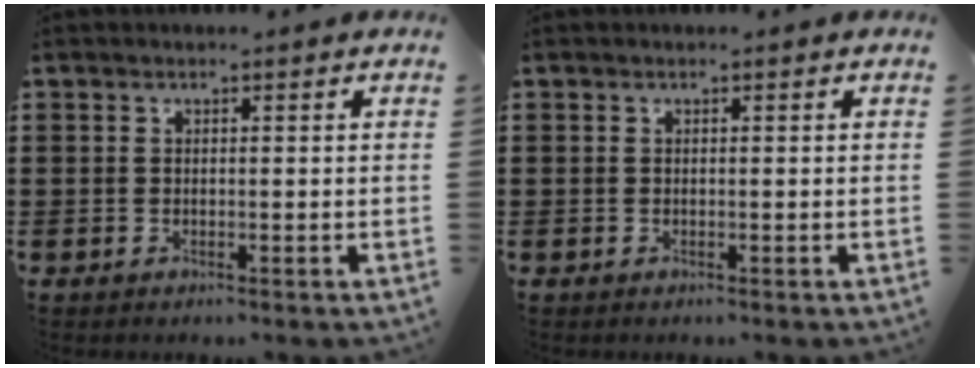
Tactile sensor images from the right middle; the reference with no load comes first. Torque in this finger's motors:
{"motor_torque": [-0.42, 0.45, -0.01, 0.00]}